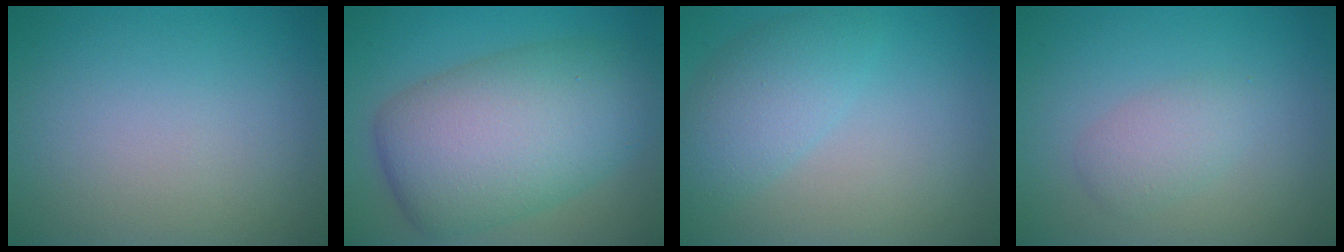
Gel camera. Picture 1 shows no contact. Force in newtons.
{"total": 10.6, "press": 10.6, "slide": 0.3}
{"total": 3.9, "press": 3.9, "slide": 0.2}
{"total": 2.0, "press": 2.0, "slide": 0.0}